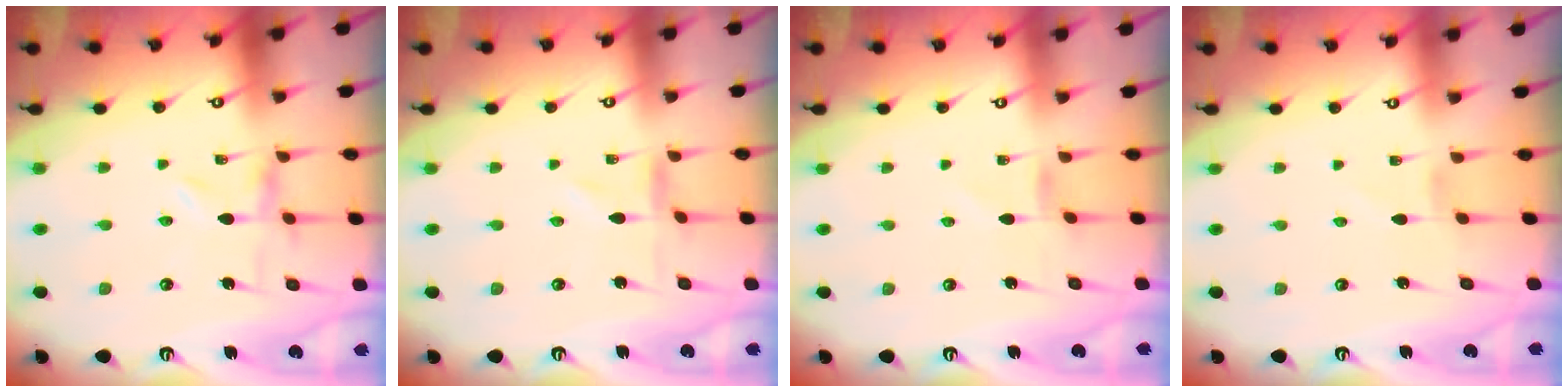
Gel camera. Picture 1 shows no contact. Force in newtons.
{"total": 0.0}
{"total": 0.0}
{"total": 1.0, "press": 1.0, "slide": 0.1}